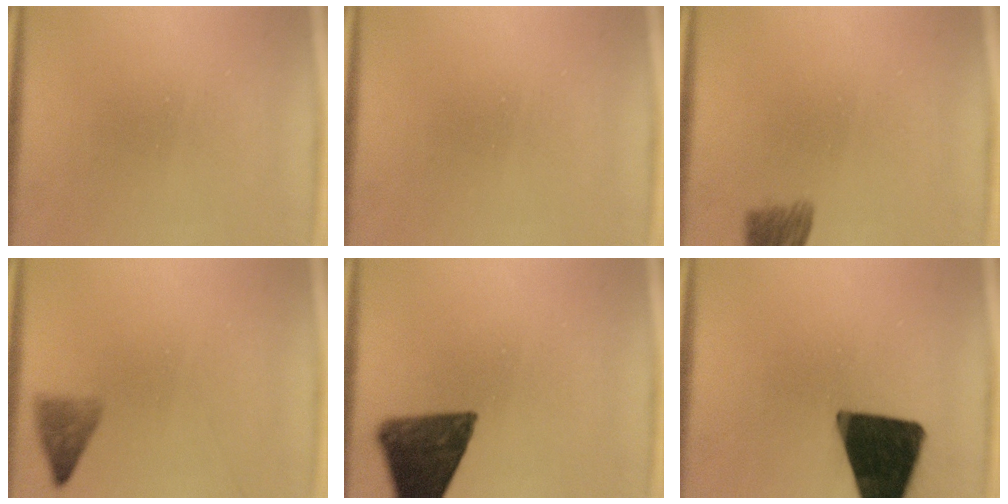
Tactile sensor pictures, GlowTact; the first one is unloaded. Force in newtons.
{"total": 0.0}
{"total": 3.9}
{"total": 2.0}
{"total": 11.5}
{"total": 18.9}